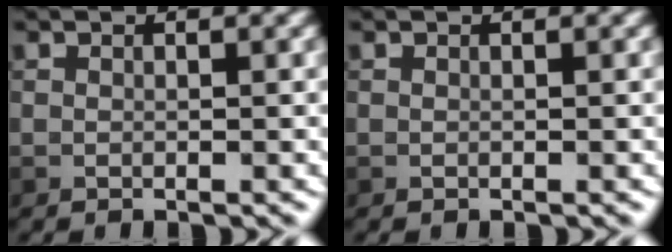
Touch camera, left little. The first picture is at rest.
{"total": 0.0}